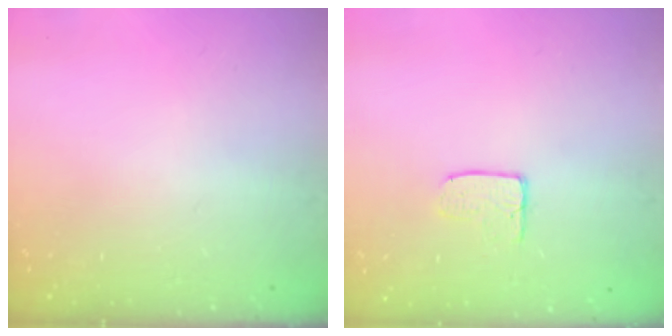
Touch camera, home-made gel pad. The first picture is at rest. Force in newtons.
{"total": 5.2, "press": 5.2, "slide": 0.5}